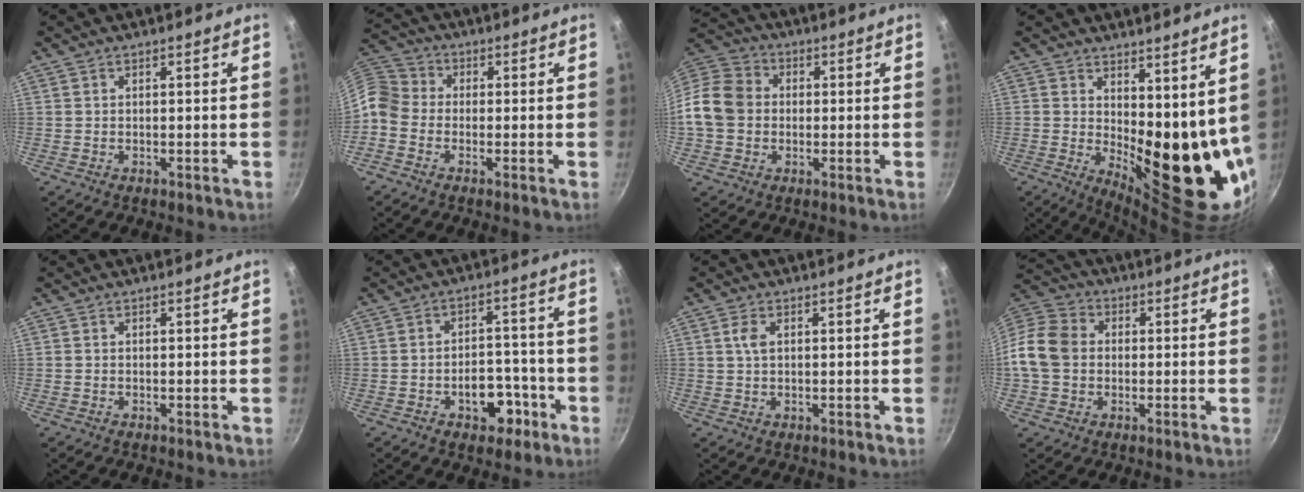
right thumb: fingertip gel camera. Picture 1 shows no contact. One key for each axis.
{"total": 6.7, "fx": -2.2, "fy": 5.5, "fz": 3.0, "tx": -0.043, "ty": 0.033, "tz": -0.067}
{"total": 11.5, "fx": -0.6, "fy": 9.8, "fz": 6.0, "tx": -0.086, "ty": 0.022, "tz": -0.032}
{"total": 15.7, "fx": 4.6, "fy": 7.2, "fz": 13.2, "tx": -0.147, "ty": -0.056, "tz": 0.082}
{"total": 0.0}
{"total": 8.6, "fx": -4.0, "fy": 5.5, "fz": 5.3, "tx": -0.038, "ty": 0.033, "tz": -0.051}
{"total": 2.5, "fx": 0.7, "fy": 1.5, "fz": 1.9, "tx": -0.039, "ty": 0.002, "tz": 0.011}
{"total": 10.9, "fx": -0.4, "fy": 9.0, "fz": 6.1, "tx": -0.093, "ty": 0.020, "tz": -0.029}